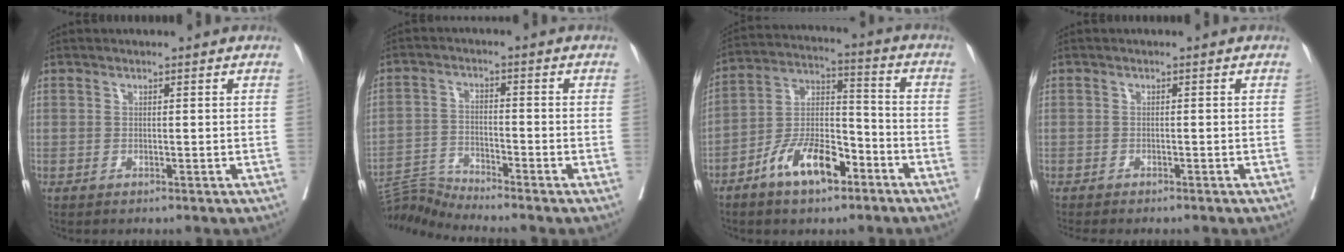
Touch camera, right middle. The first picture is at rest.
{"total": 5.5, "force": [-5.1, -2.0, -0.4], "torque": [-0.006, -0.012, -0.098]}
{"total": 11.1, "force": [-6.6, 4.3, 7.8], "torque": [-0.155, 0.012, -0.120]}
{"total": 4.3, "force": [-3.7, 0.8, 2.0], "torque": [-0.023, -0.008, -0.049]}